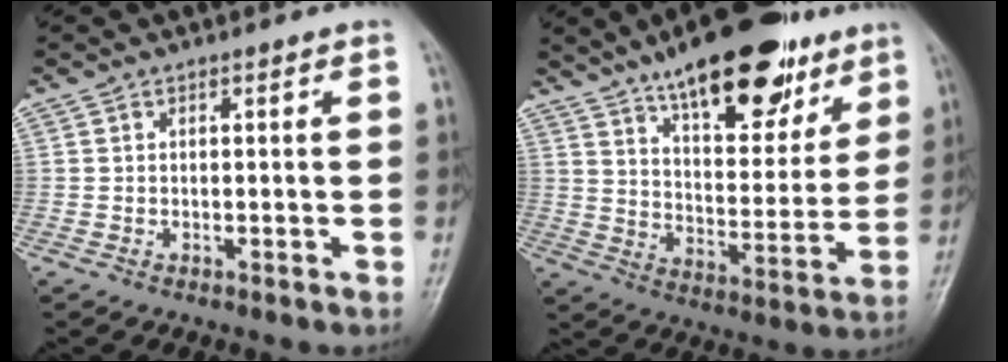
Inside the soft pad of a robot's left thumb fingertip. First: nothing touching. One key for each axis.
{"total": 22.1, "fx": 14.3, "fy": 8.9, "fz": 14.2, "tx": -0.167, "ty": -0.053, "tz": 0.225}